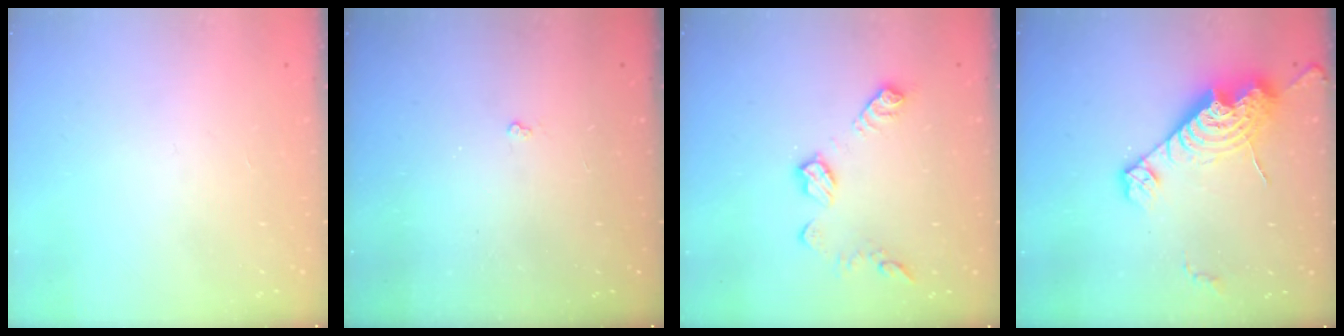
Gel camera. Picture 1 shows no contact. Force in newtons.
{"total": 1.8, "press": 1.8, "slide": 0.3}
{"total": 10.9, "press": 10.9, "slide": 0.7}
{"total": 15.5, "press": 15.4, "slide": 1.3}